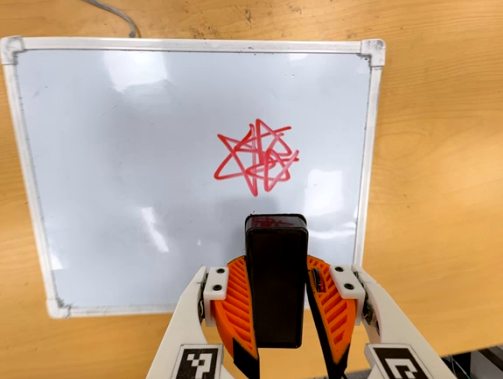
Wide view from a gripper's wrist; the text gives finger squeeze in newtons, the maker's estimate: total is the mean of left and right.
{"total": 9.7, "left": 8.1, "right": 11.2}